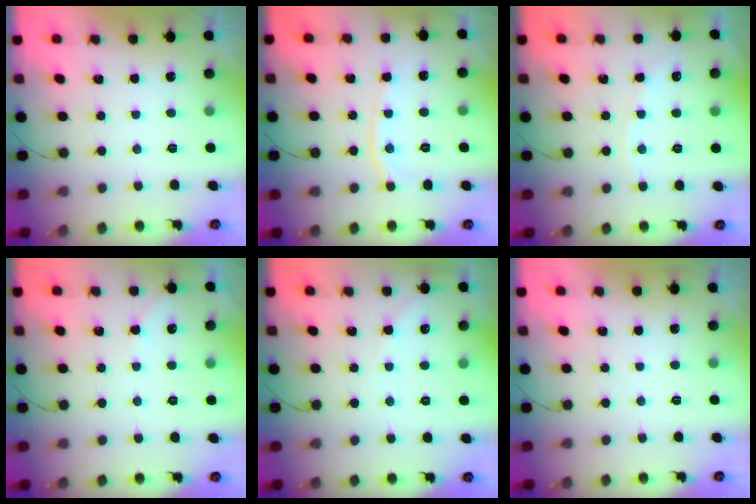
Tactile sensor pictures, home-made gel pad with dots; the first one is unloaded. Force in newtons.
{"total": 7.1, "press": 7.0, "slide": 0.3}
{"total": 2.4, "press": 2.4, "slide": 0.4}
{"total": 2.2, "press": 2.2, "slide": 0.3}
{"total": 3.7, "press": 3.7, "slide": 0.6}
{"total": 0.0}